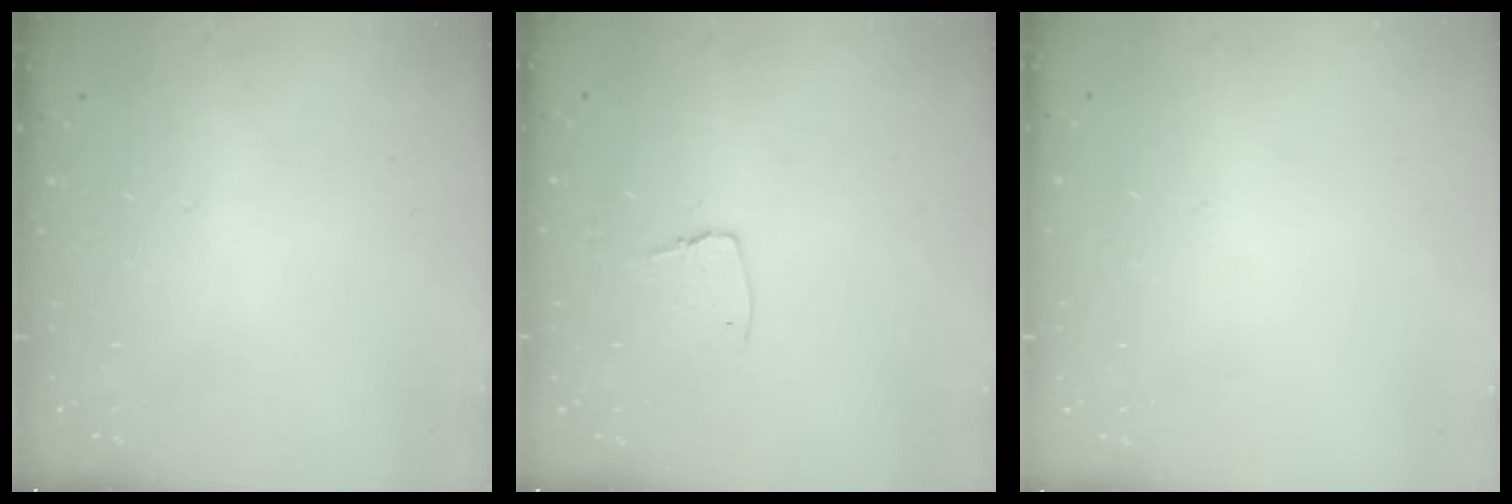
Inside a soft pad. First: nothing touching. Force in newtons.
{"total": 5.4, "press": 5.3, "slide": 0.5}
{"total": 0.0}